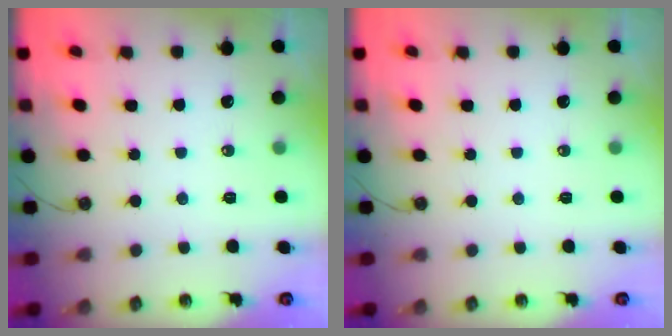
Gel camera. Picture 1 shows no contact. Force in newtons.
{"total": 0.0}